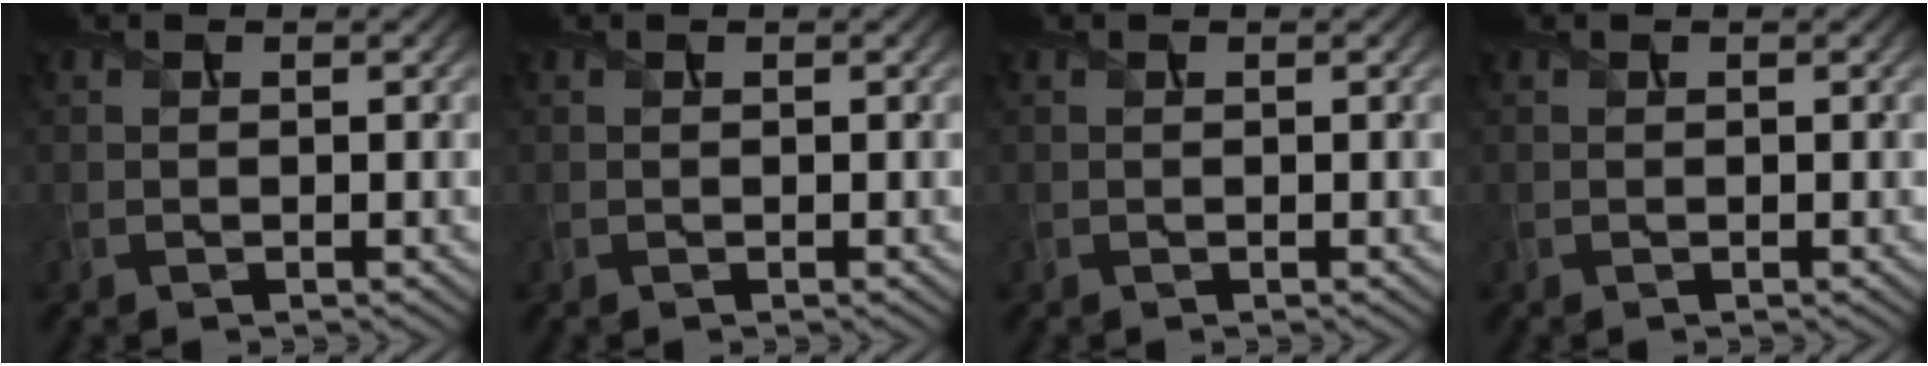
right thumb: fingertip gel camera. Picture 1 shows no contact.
{"total": 0.0}
{"total": 0.0}
{"total": 0.0}